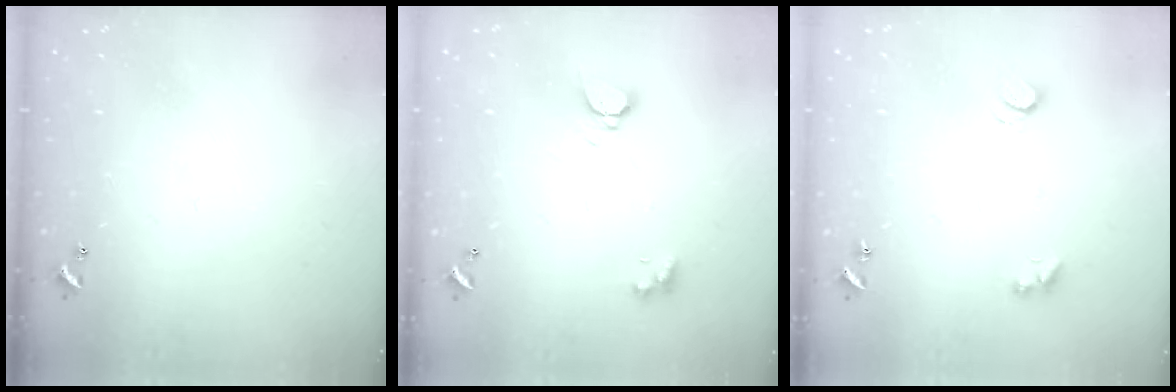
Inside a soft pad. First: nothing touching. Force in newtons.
{"total": 3.3, "press": 3.3, "slide": 0.4}
{"total": 1.4, "press": 1.2, "slide": 0.6}